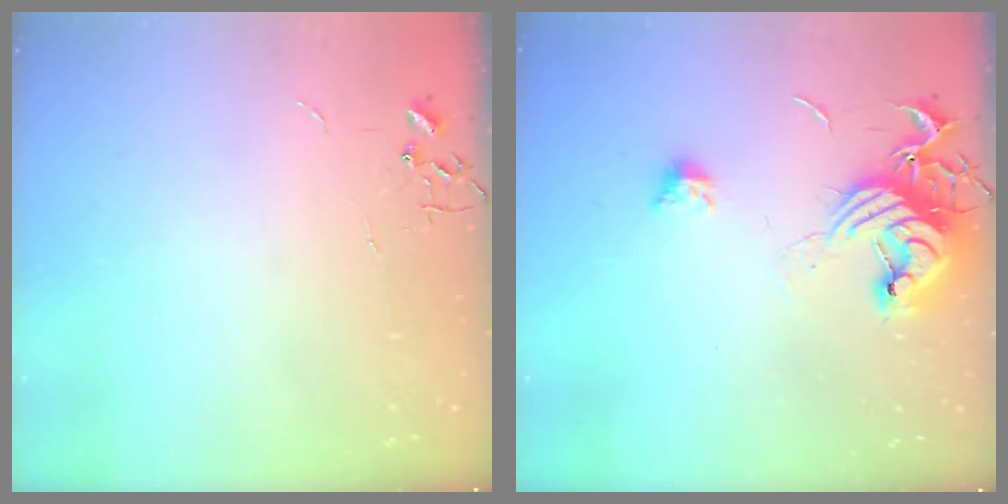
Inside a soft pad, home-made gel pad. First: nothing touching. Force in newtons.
{"total": 14.4, "press": 14.4, "slide": 0.8}